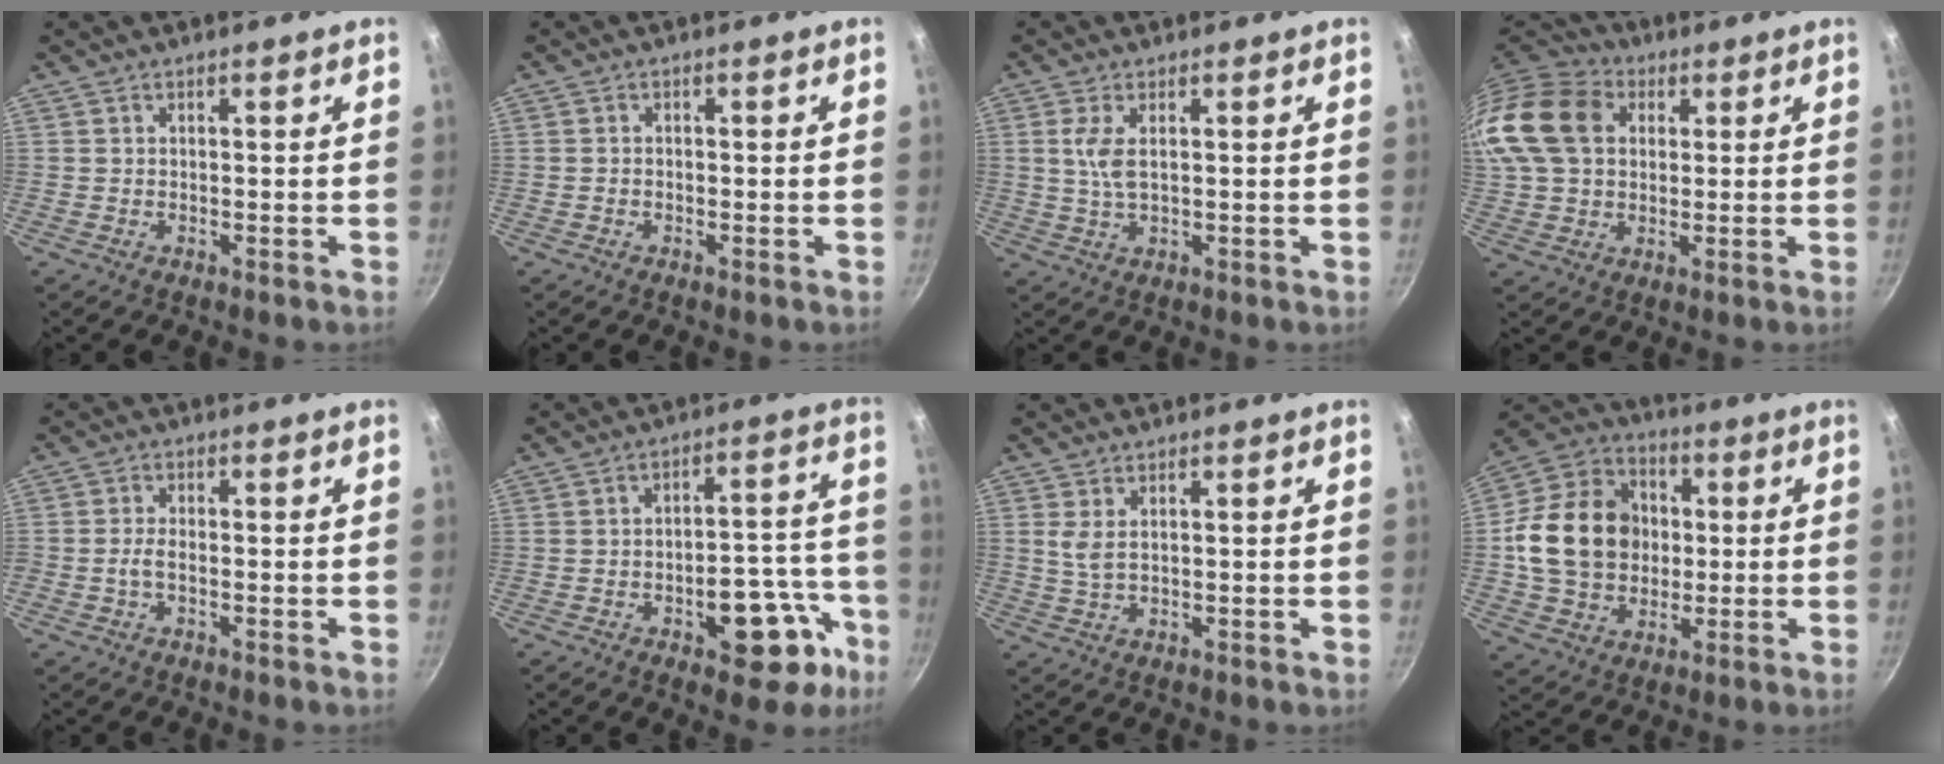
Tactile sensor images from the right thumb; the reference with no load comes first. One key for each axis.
{"total": 0.6, "fx": -0.3, "fy": 0.4, "fz": 0.2, "tx": -0.006, "ty": 0.003, "tz": -0.006}
{"total": 4.2, "fx": 0.9, "fy": 1.6, "fz": 3.8, "tx": -0.085, "ty": -0.002, "tz": 0.022}
{"total": 19.4, "fx": 4.6, "fy": 14.7, "fz": 11.9, "tx": -0.246, "ty": 0.026, "tz": 0.073}
{"total": 2.4, "fx": -0.9, "fy": 1.2, "fz": 1.9, "tx": -0.039, "ty": 0.015, "tz": -0.020}
{"total": 14.4, "fx": -6.6, "fy": 7.3, "fz": 10.5, "tx": -0.072, "ty": 0.054, "tz": -0.081}
{"total": 2.7, "fx": 0.9, "fy": 1.0, "fz": 2.4, "tx": -0.050, "ty": -0.006, "tz": 0.021}
{"total": 18.6, "fx": 0.6, "fy": 15.2, "fz": 10.7, "tx": -0.160, "ty": 0.025, "tz": 0.006}